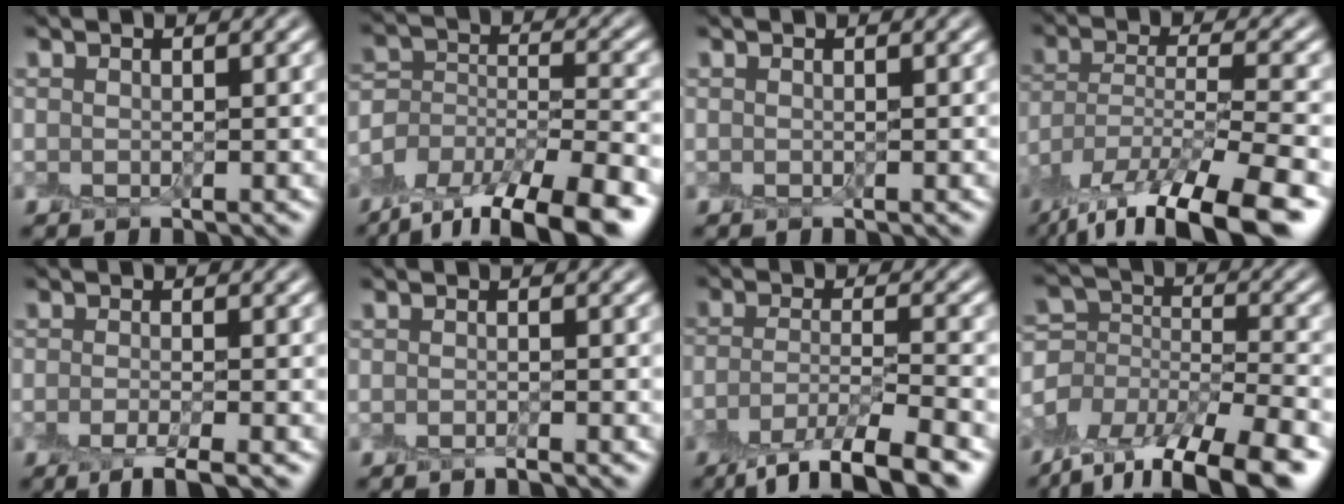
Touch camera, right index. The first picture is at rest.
{"total": 13.0, "force": [-10.3, 5.3, 5.8], "torque": [-0.084, 0.008, -0.156]}
{"total": 0.0}
{"total": 13.7, "force": [-10.3, 3.8, 8.0], "torque": [-0.160, -0.025, -0.162]}
{"total": 3.0, "force": [-1.9, 0.7, 2.3], "torque": [-0.035, -0.006, -0.041]}
{"total": 0.9, "force": [-0.8, 0.2, 0.4], "torque": [-0.003, -0.004, -0.017]}
{"total": 7.4, "force": [-4.9, 1.9, 5.3], "torque": [-0.081, -0.010, -0.090]}
{"total": 12.5, "force": [-9.2, 5.4, 6.5], "torque": [-0.110, 0.005, -0.158]}